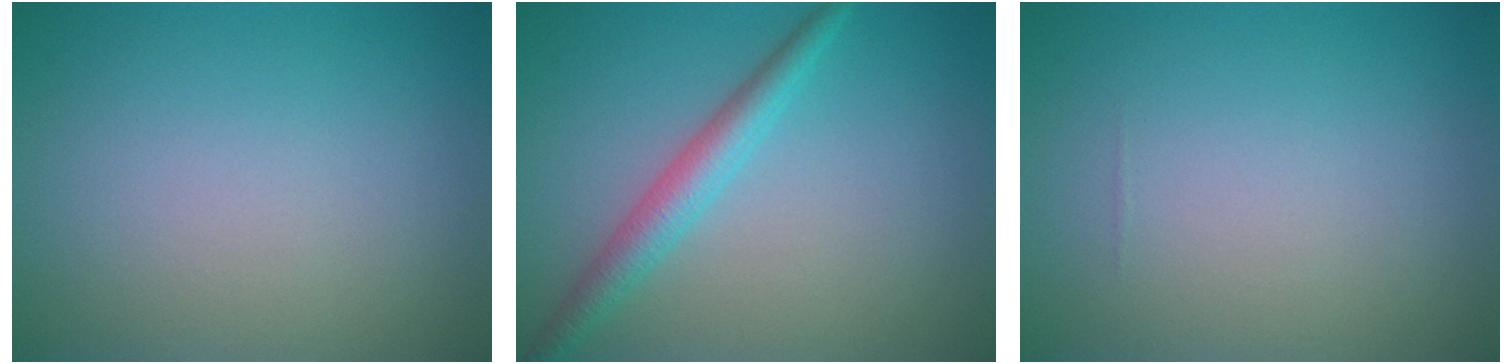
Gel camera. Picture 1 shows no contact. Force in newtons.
{"total": 3.0, "press": 3.0, "slide": 0.1}
{"total": 0.0}